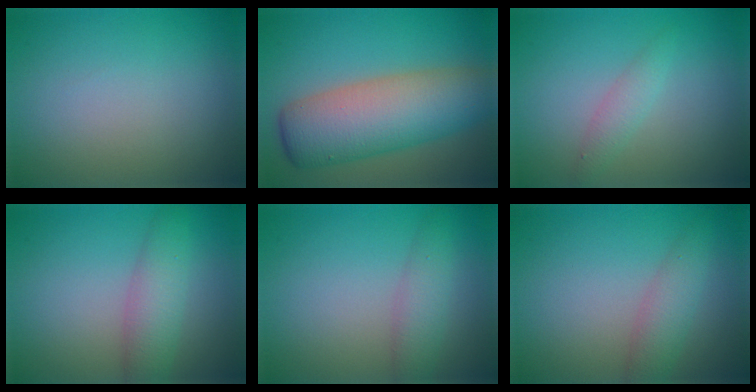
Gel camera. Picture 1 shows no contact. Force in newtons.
{"total": 9.1, "press": 9.1, "slide": 0.2}
{"total": 1.6, "press": 1.6, "slide": 0.1}
{"total": 3.5, "press": 3.5, "slide": 0.1}
{"total": 2.5, "press": 2.5, "slide": 0.0}
{"total": 2.6, "press": 2.6, "slide": 0.0}